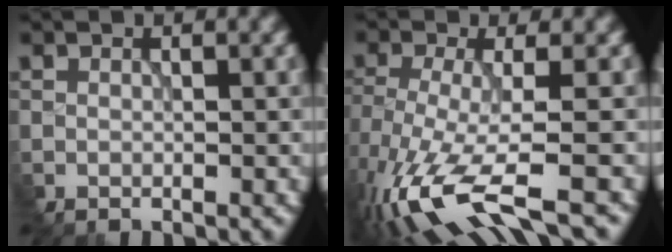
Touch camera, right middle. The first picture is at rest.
{"total": 8.7, "force": [-5.2, 2.2, 6.7], "torque": [-0.147, -0.015, -0.090]}